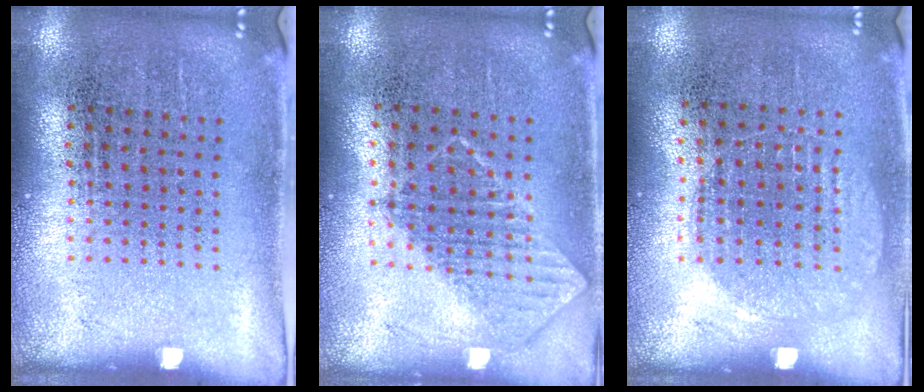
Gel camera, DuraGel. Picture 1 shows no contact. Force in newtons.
{"total": 0.7, "press": 0.7, "slide": 0.1}
{"total": 1.0, "press": 0.9, "slide": 0.4}